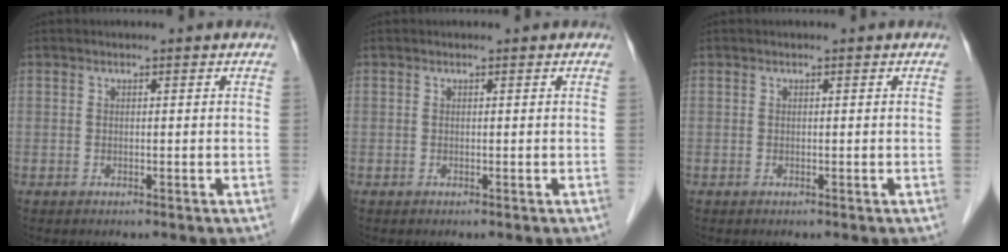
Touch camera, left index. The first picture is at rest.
{"total": 0.0}
{"total": 0.0}